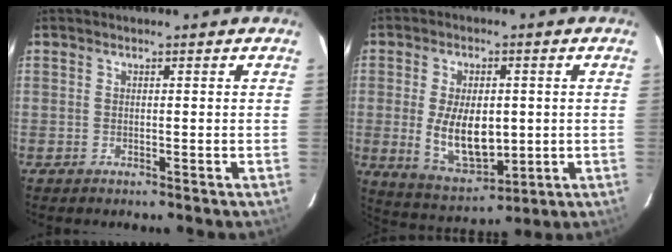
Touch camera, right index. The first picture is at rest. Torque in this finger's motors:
{"motor_torque": [0.65, -0.34, 0.36, 0.08]}